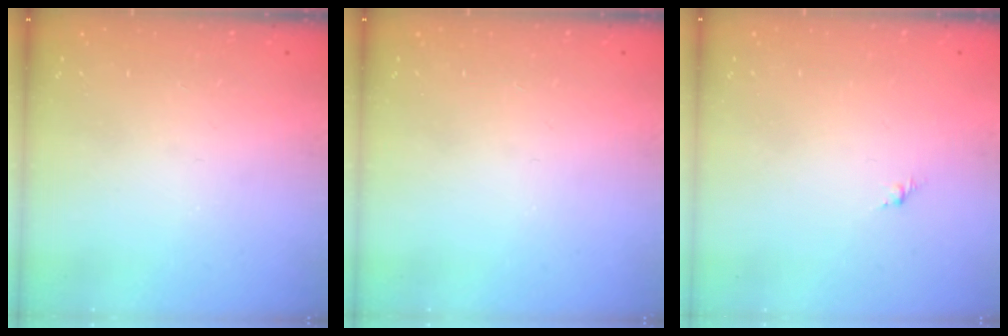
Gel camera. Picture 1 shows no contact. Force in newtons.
{"total": 0.0}
{"total": 1.3, "press": 1.2, "slide": 0.5}